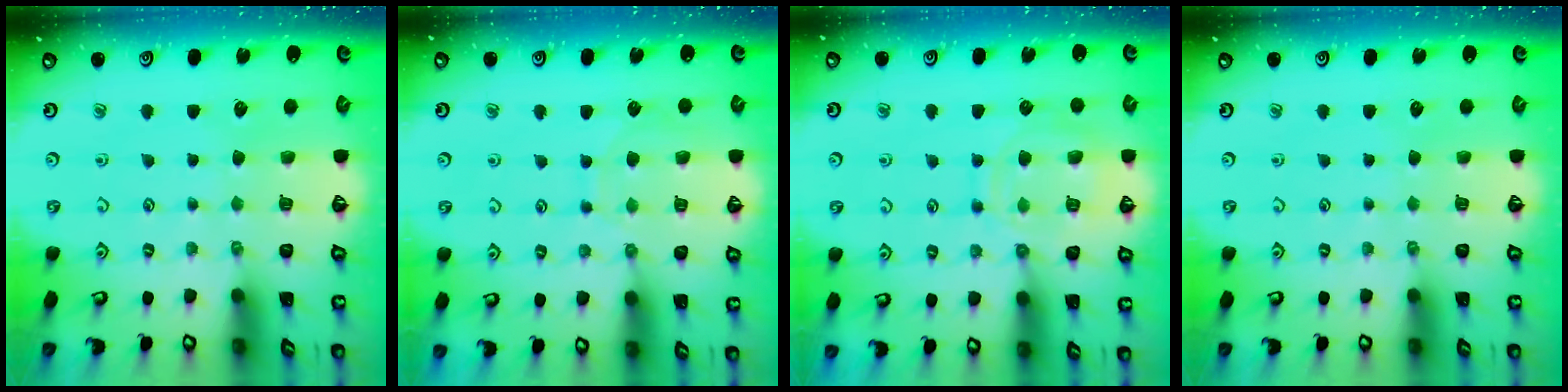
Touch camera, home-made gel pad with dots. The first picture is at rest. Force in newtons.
{"total": 7.6, "press": 7.5, "slide": 0.7}
{"total": 12.9, "press": 12.8, "slide": 1.1}
{"total": 0.0}